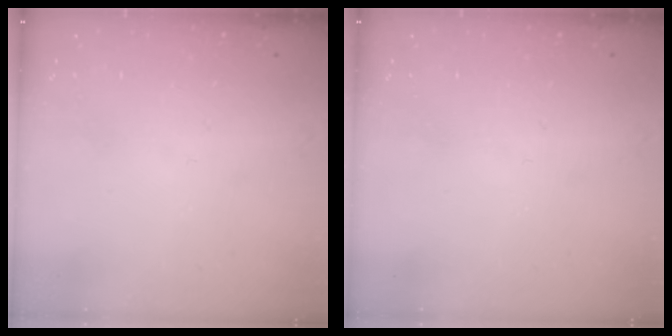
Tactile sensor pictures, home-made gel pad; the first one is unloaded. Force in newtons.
{"total": 0.0}